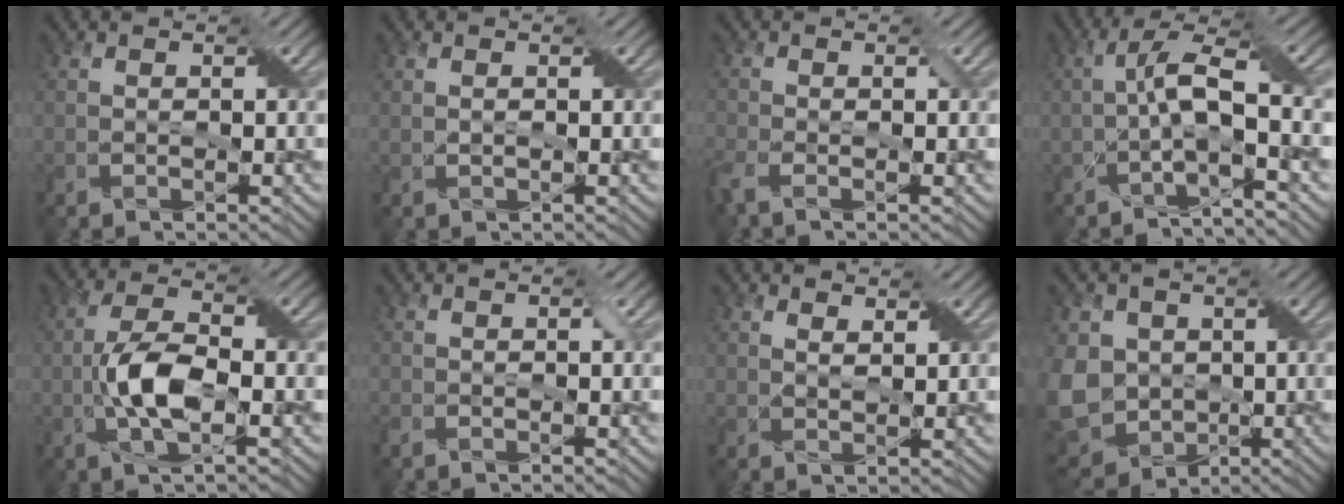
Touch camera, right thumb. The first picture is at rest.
{"total": 0.7, "force": [-0.1, 0.4, 0.6], "torque": [-0.014, 0.001, 0.000]}
{"total": 3.1, "force": [-1.7, 0.9, 2.5], "torque": [-0.066, -0.006, -0.042]}
{"total": 6.3, "force": [-1.5, 1.4, 6.0], "torque": [-0.113, 0.014, -0.038]}
{"total": 7.4, "force": [-1.8, 2.9, 6.6], "torque": [-0.141, 0.008, -0.039]}
{"total": 1.4, "force": [-0.7, 0.5, 1.1], "torque": [-0.027, -0.002, -0.014]}
{"total": 1.7, "force": [1.3, 0.6, 1.0], "torque": [-0.017, -0.005, 0.029]}
{"total": 11.0, "force": [-1.2, 9.2, 6.0], "torque": [-0.173, -0.016, -0.030]}